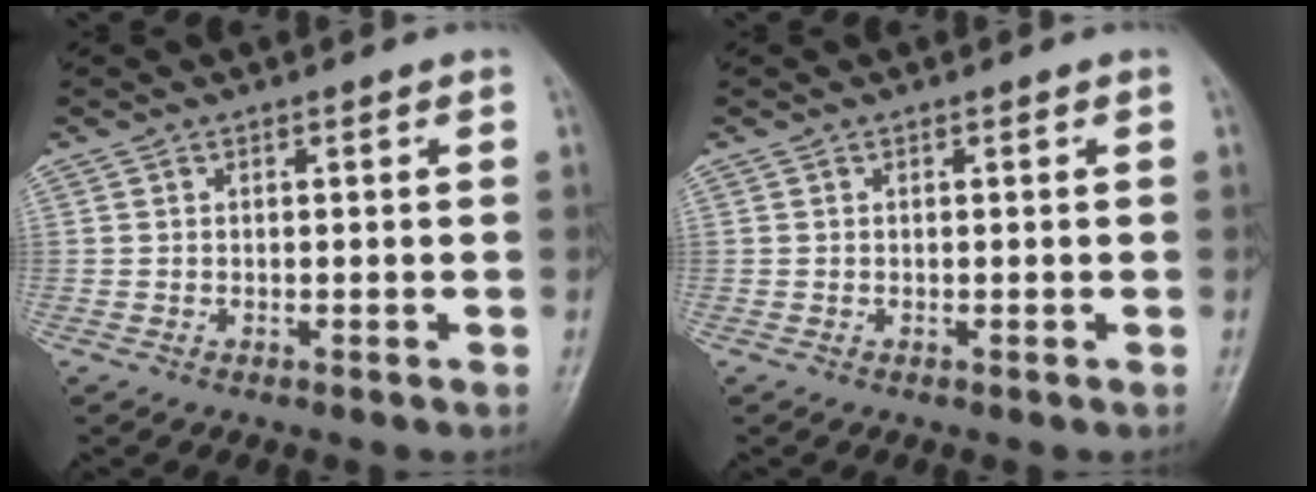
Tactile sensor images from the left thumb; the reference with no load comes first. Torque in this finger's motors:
{"motor_torque": [0.00, 0.00, 0.00, 0.00, 0.00]}